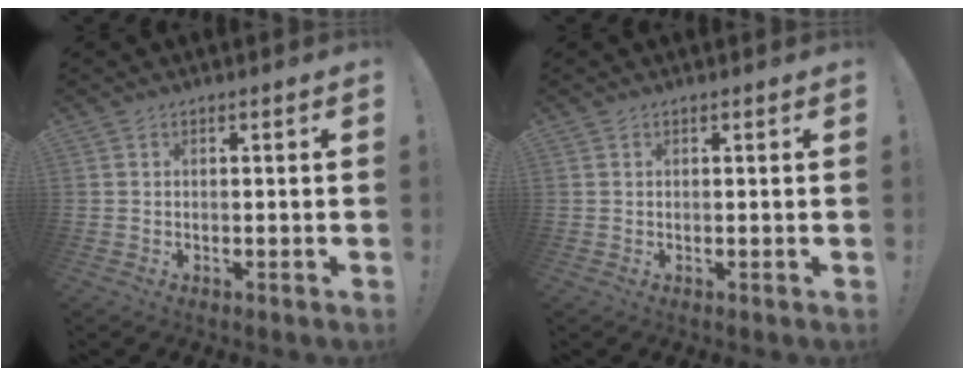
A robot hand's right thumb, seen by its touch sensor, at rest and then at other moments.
{"total": 0.0}